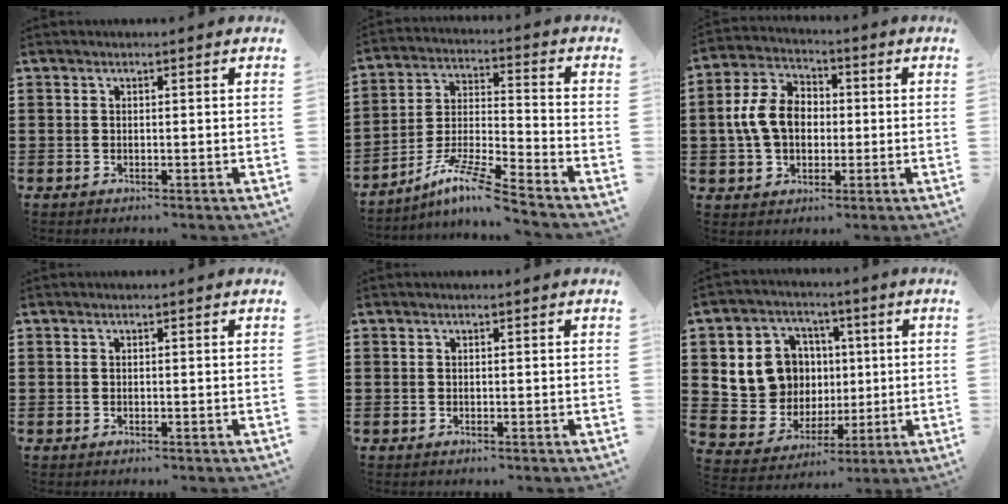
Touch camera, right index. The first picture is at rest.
{"total": 9.4, "force": [-7.5, 0.2, 5.8], "torque": [-0.121, -0.003, -0.150]}
{"total": 8.8, "force": [-0.1, 6.6, 5.8], "torque": [-0.155, 0.010, -0.009]}
{"total": 0.0}
{"total": 0.0}
{"total": 10.7, "force": [2.4, 9.8, 3.4], "torque": [-0.104, -0.002, 0.057]}